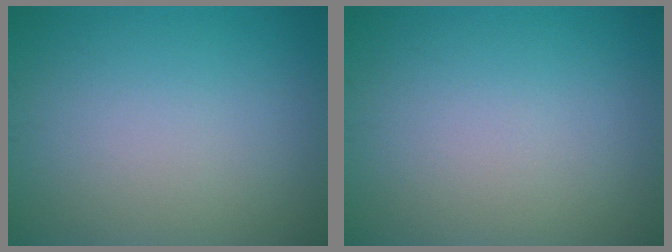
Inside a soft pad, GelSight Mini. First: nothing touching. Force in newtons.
{"total": 0.0}